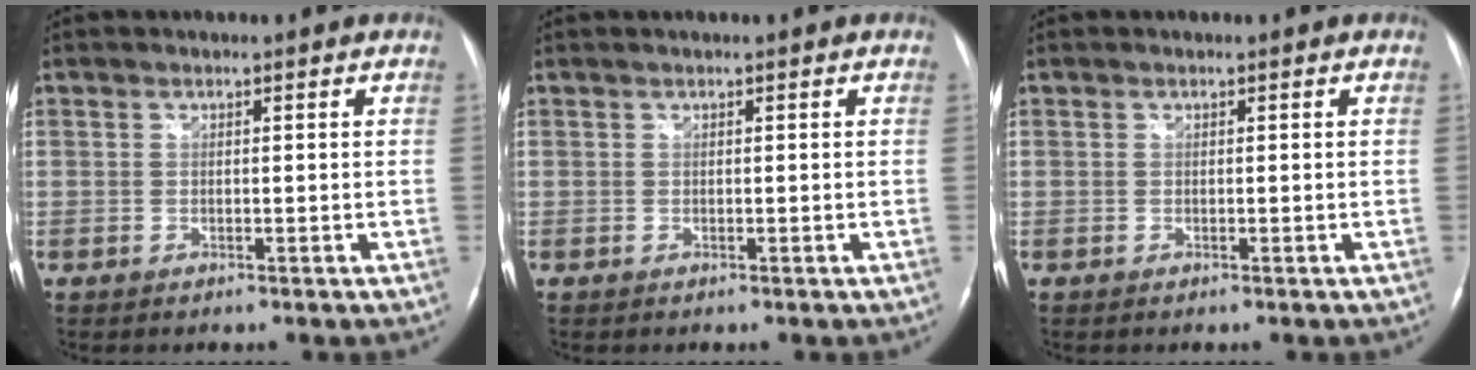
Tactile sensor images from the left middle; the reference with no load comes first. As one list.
[{"total": 0.0}, {"total": 0.0}]